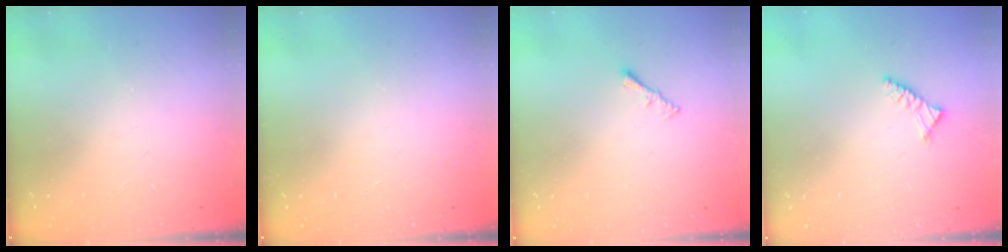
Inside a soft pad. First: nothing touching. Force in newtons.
{"total": 0.0}
{"total": 1.6, "press": 1.5, "slide": 0.5}
{"total": 3.1, "press": 3.0, "slide": 0.7}